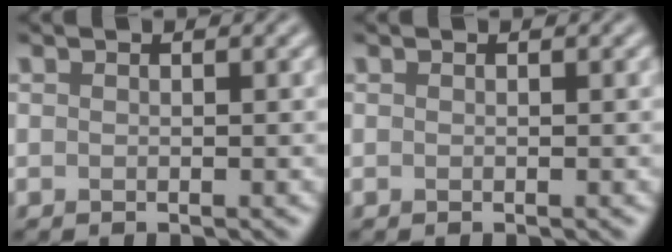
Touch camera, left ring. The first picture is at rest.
{"total": 0.0}